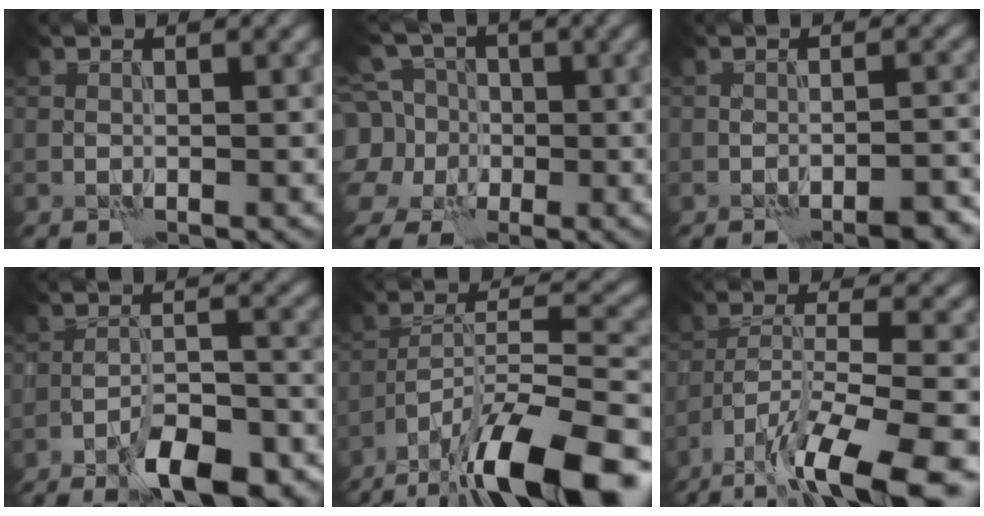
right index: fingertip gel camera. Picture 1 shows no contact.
{"total": 8.1, "force": [0.5, 7.1, 3.7], "torque": [-0.088, 0.024, -0.034]}
{"total": 4.1, "force": [-3.2, 1.1, 2.4], "torque": [-0.036, 0.011, -0.038]}
{"total": 9.6, "force": [-6.7, 2.9, 6.3], "torque": [-0.091, 0.004, -0.109]}
{"total": 14.7, "force": [-10.4, 3.9, 9.5], "torque": [-0.167, 0.007, -0.180]}
{"total": 11.4, "force": [-8.1, 2.7, 7.6], "torque": [-0.137, -0.008, -0.140]}